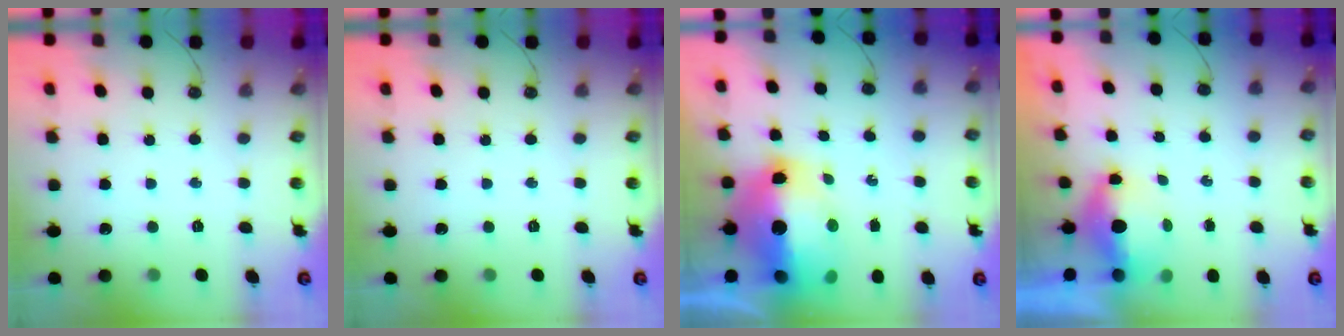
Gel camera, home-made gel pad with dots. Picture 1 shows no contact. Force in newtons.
{"total": 0.0}
{"total": 20.3, "press": 20.2, "slide": 2.1}
{"total": 5.6, "press": 5.6, "slide": 0.7}